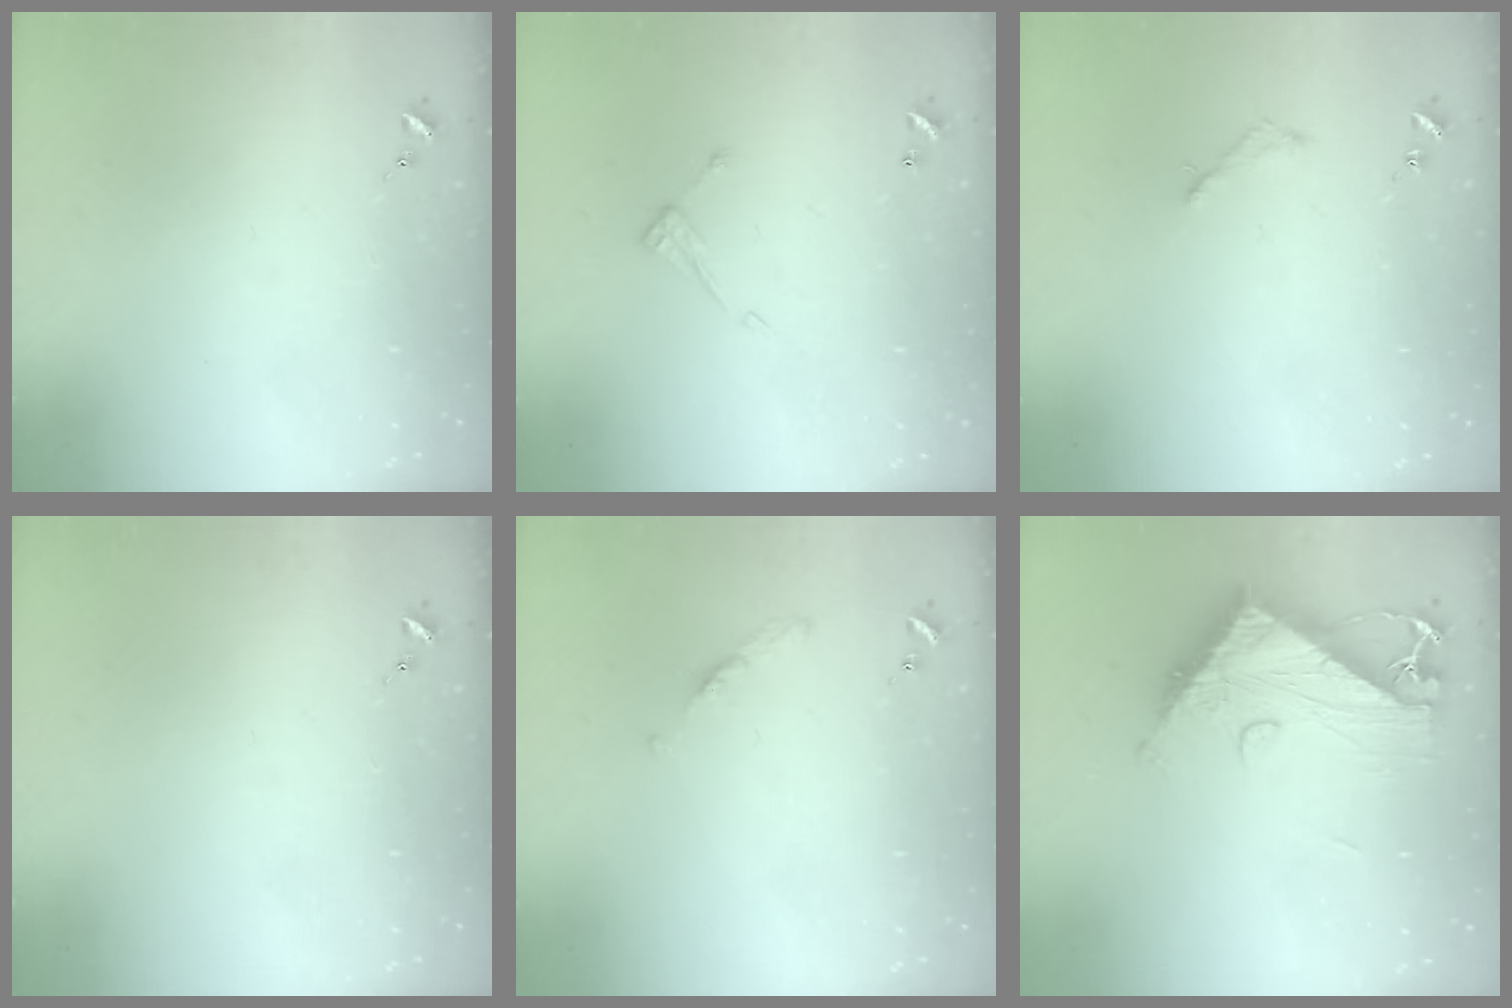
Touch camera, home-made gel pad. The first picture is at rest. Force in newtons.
{"total": 7.7, "press": 7.7, "slide": 0.2}
{"total": 2.2, "press": 2.2, "slide": 0.2}
{"total": 0.0}
{"total": 4.1, "press": 4.1, "slide": 0.5}
{"total": 12.9, "press": 12.8, "slide": 1.2}